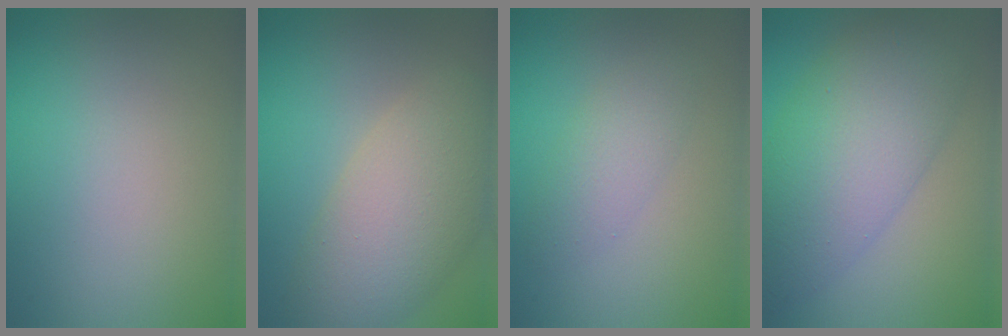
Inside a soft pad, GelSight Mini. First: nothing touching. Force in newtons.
{"total": 7.6, "press": 7.6, "slide": 0.6}
{"total": 2.4, "press": 2.4, "slide": 0.1}
{"total": 8.5, "press": 8.5, "slide": 0.3}